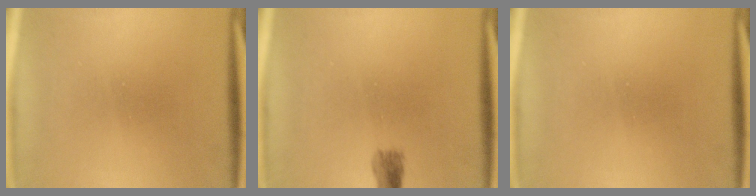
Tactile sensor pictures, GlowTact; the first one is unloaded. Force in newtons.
{"total": 1.8}
{"total": 0.0}